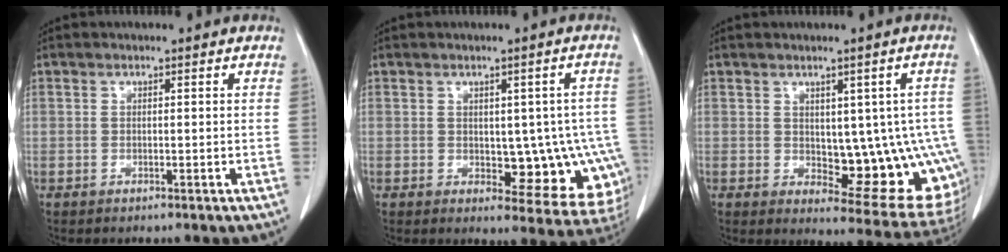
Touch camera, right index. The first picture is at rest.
{"total": 10.9, "force": [-1.6, 5.6, 9.2], "torque": [-0.084, 0.011, -0.006]}
{"total": 12.8, "force": [-0.6, 5.4, 11.6], "torque": [-0.109, 0.004, 0.010]}